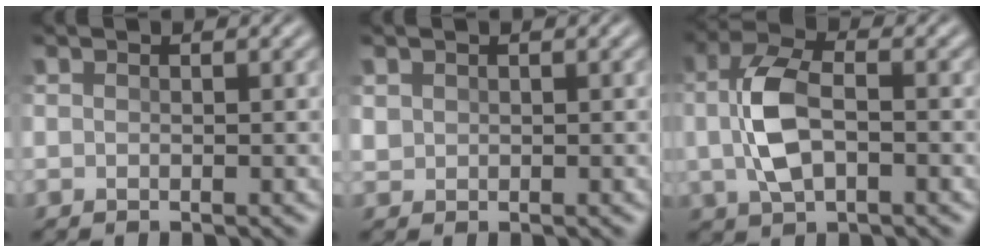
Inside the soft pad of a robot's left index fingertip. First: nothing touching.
{"total": 0.7, "force": [0.2, 0.7, 0.1], "torque": [-0.004, -0.002, 0.007]}
{"total": 5.7, "force": [-0.2, 3.0, 4.8], "torque": [-0.104, 0.004, -0.007]}